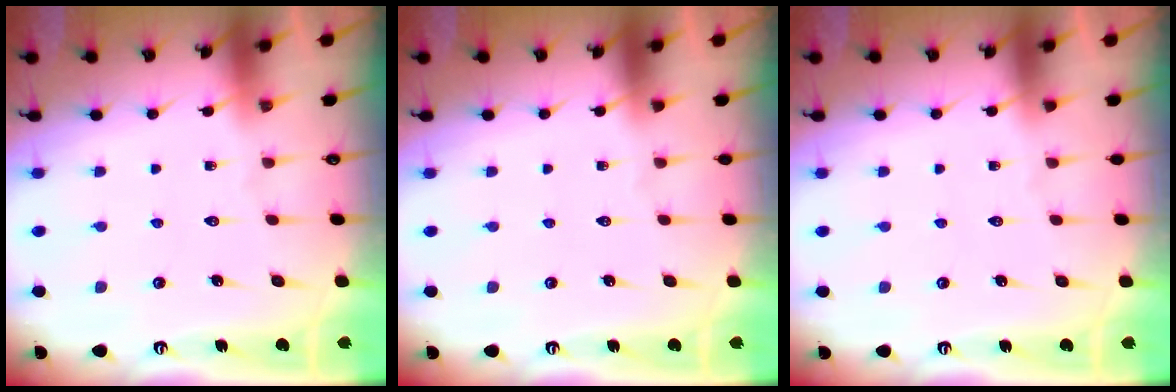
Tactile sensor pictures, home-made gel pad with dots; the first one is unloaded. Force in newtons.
{"total": 0.0}
{"total": 0.0}